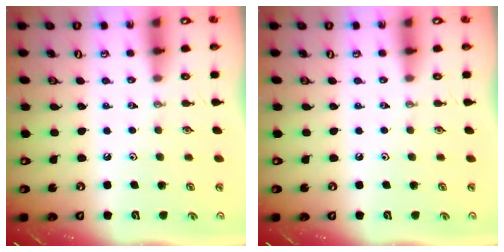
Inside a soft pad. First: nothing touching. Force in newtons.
{"total": 0.0}